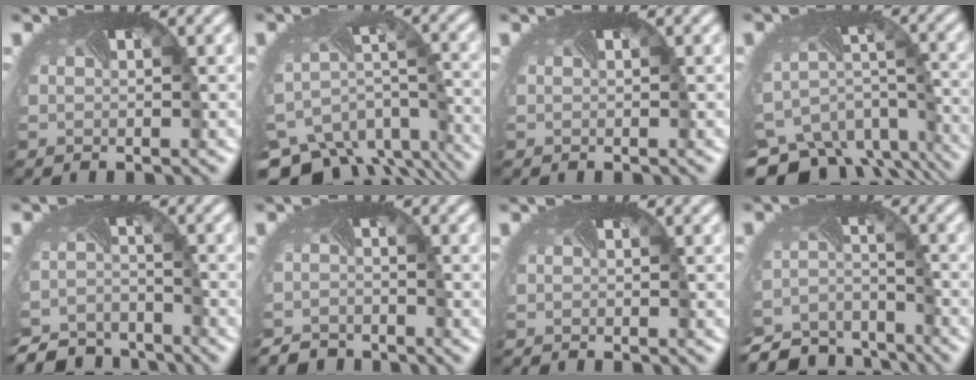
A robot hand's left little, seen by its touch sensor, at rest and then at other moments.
{"total": 12.7, "force": [-10.0, 6.1, 4.9], "torque": [-0.104, -0.035, -0.119]}
{"total": 0.0}
{"total": 12.9, "force": [-10.1, 6.4, 4.8], "torque": [-0.091, -0.031, -0.122]}
{"total": 6.0, "force": [-5.8, 1.4, 0.1], "torque": [-0.006, -0.023, -0.104]}
{"total": 2.9, "force": [-2.8, 0.6, -0.2], "torque": [0.000, -0.018, -0.056]}
{"total": 0.9, "force": [-0.8, -0.4, -0.1], "torque": [-0.002, -0.010, -0.014]}
{"total": 7.0, "force": [-6.7, 1.9, 0.8], "torque": [-0.019, -0.021, -0.118]}